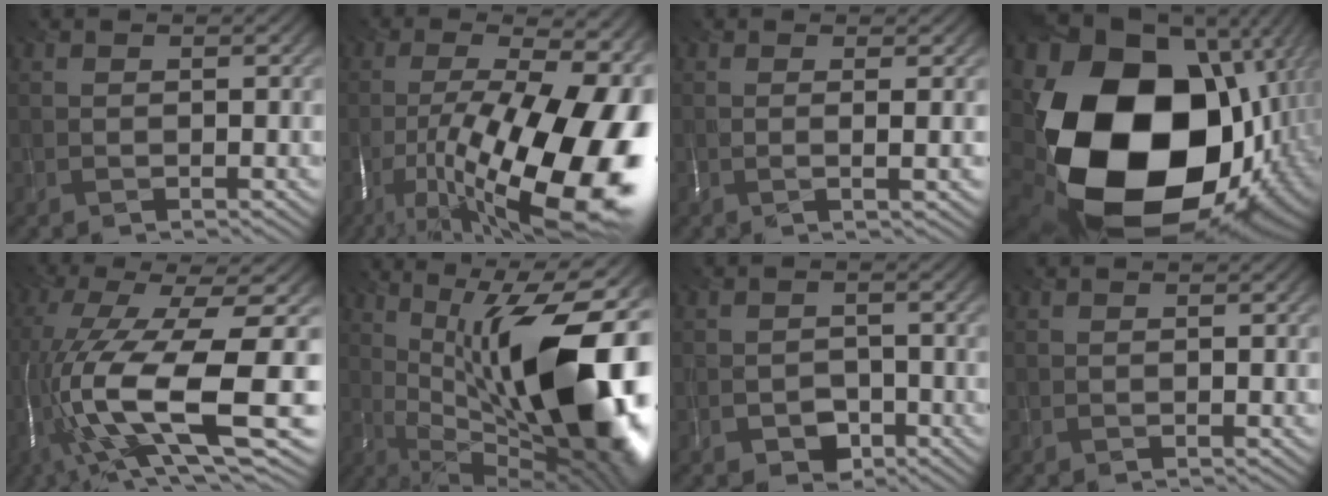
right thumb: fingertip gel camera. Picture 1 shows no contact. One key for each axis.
{"total": 20.5, "fx": -7.0, "fy": 6.9, "fz": 18.0, "tx": -0.255, "ty": -0.025, "tz": -0.116}
{"total": 2.0, "fx": 0.5, "fy": 0.1, "fz": 1.9, "tx": -0.031, "ty": 0.000, "tz": 0.004}
{"total": 22.7, "fx": -4.2, "fy": 16.7, "fz": 14.8, "tx": -0.369, "ty": -0.076, "tz": -0.021}
{"total": 18.3, "fx": -5.7, "fy": 5.5, "fz": 16.5, "tx": -0.346, "ty": -0.004, "tz": -0.102}
{"total": 19.5, "fx": 0.7, "fy": 7.6, "fz": 17.9, "tx": -0.236, "ty": 0.015, "tz": 0.000}
{"total": 2.2, "fx": -1.8, "fy": 1.4, "fz": 0.2, "tx": -0.004, "ty": -0.005, "tz": -0.034}
{"total": 0.0}